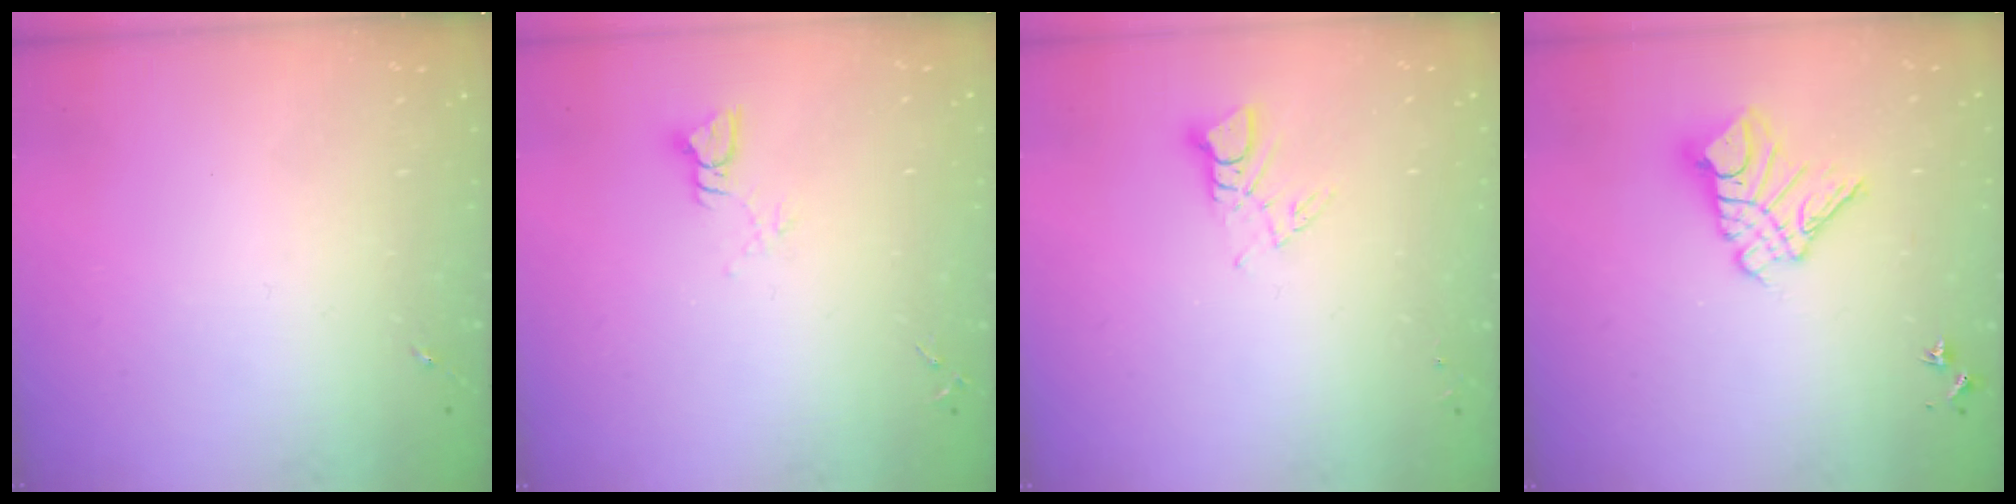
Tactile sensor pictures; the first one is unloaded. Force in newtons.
{"total": 3.9, "press": 3.9, "slide": 0.3}
{"total": 3.8, "press": 3.8, "slide": 0.2}
{"total": 11.7, "press": 11.7, "slide": 1.2}